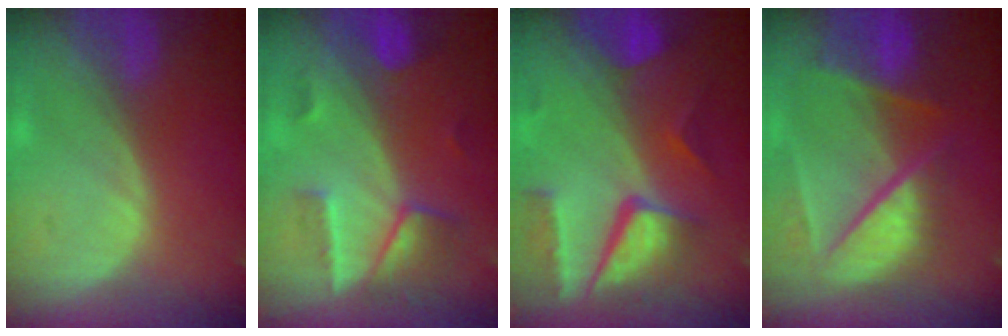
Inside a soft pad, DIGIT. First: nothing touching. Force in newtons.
{"total": 7.2, "press": 6.3, "slide": 3.5}
{"total": 10.5, "press": 8.9, "slide": 5.6}
{"total": 10.1, "press": 8.6, "slide": 5.3}